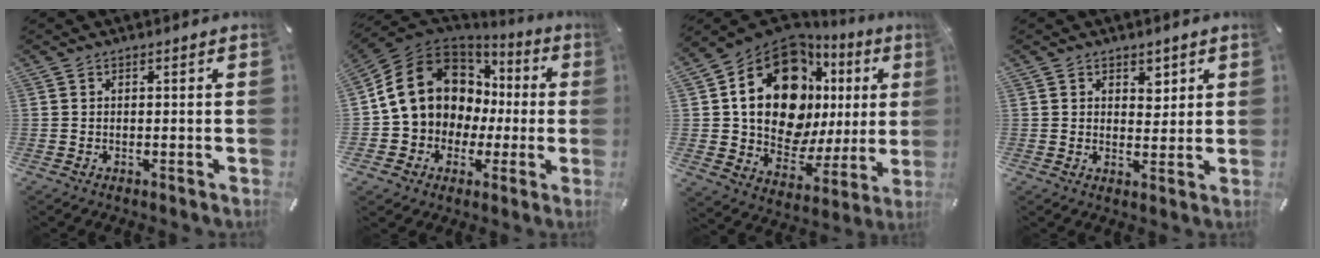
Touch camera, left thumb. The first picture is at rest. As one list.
[{"total": 15.5, "force": [2.6, 13.3, 7.4], "torque": [-0.147, -0.009, 0.059]}, {"total": 21.7, "force": [8.1, 13.7, 14.8], "torque": [-0.265, -0.057, 0.133]}, {"total": 3.5, "force": [2.0, 2.6, 1.1], "torque": [0.005, -0.009, 0.028]}]